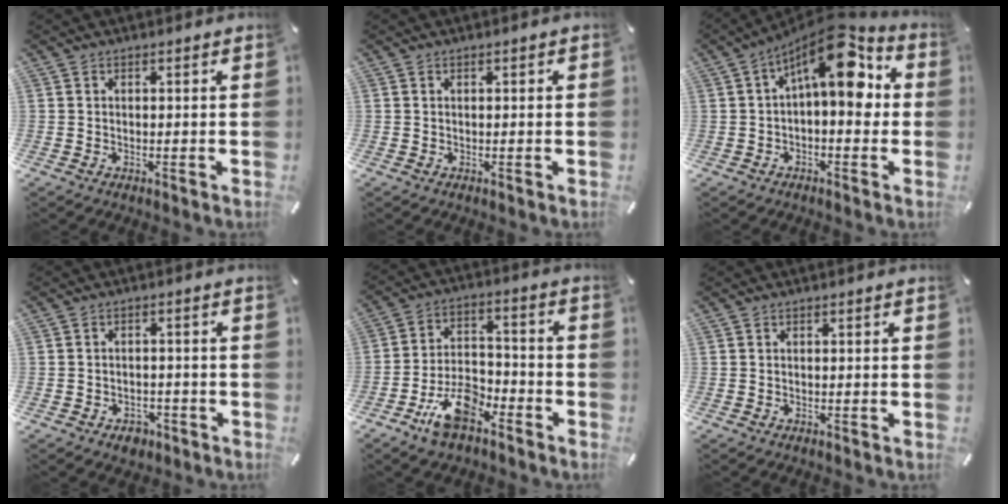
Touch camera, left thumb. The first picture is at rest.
{"total": 0.0}
{"total": 14.2, "force": [5.1, 6.2, 11.7], "torque": [-0.182, -0.036, 0.082]}
{"total": 3.6, "force": [-2.0, 2.6, 1.4], "torque": [-0.021, 0.009, -0.036]}
{"total": 12.0, "force": [-7.4, 6.2, 7.1], "torque": [-0.127, 0.047, -0.130]}
{"total": 0.0}